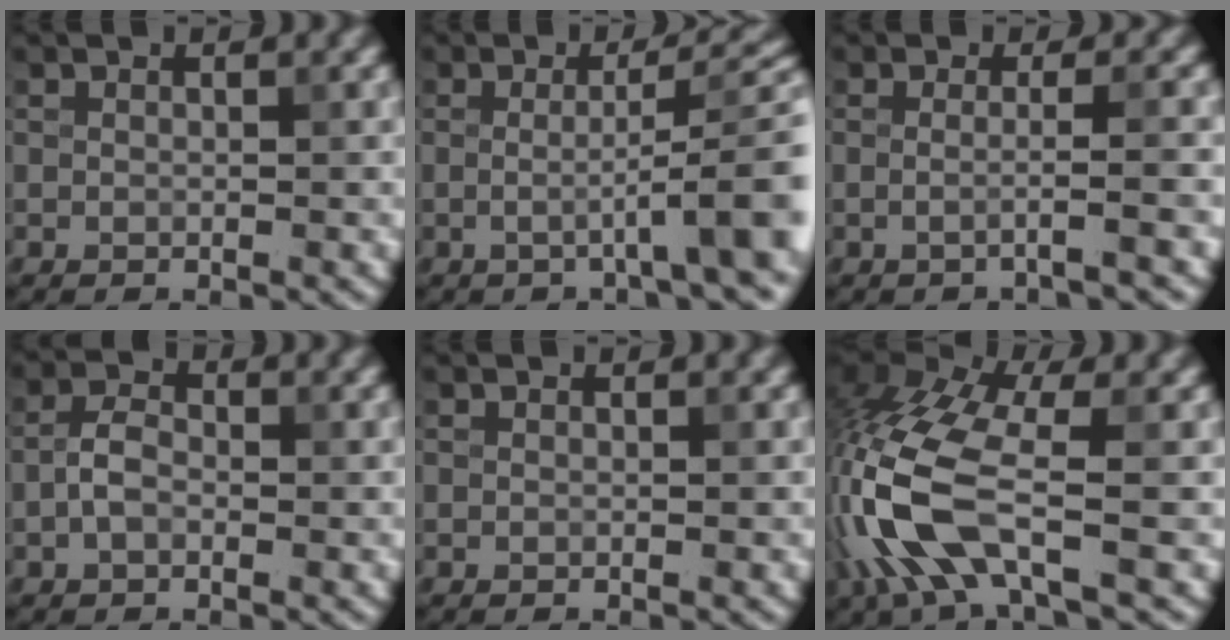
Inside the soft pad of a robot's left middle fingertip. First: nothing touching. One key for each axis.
{"total": 7.5, "fx": -1.1, "fy": 1.3, "fz": 7.3, "tx": -0.094, "ty": 0.011, "tz": -0.026}
{"total": 2.6, "fx": -0.6, "fy": 0.6, "fz": 2.4, "tx": -0.027, "ty": -0.006, "tz": -0.028}
{"total": 2.3, "fx": -0.8, "fy": 1.4, "fz": 1.7, "tx": -0.035, "ty": 0.008, "tz": -0.022}
{"total": 0.0}
{"total": 10.1, "fx": -3.0, "fy": 4.3, "fz": 8.6, "tx": -0.203, "ty": 0.006, "tz": -0.074}